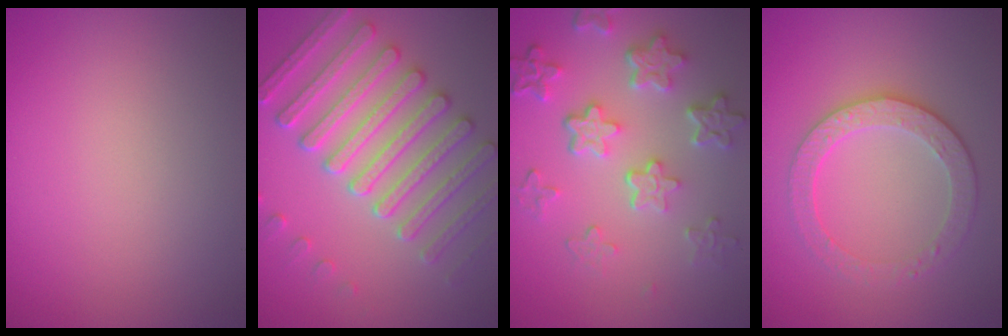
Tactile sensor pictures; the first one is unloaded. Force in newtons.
{"total": 6.4, "press": 5.9, "slide": 2.4}
{"total": 5.9, "press": 4.4, "slide": 3.9}
{"total": 3.5, "press": 3.1, "slide": 1.5}